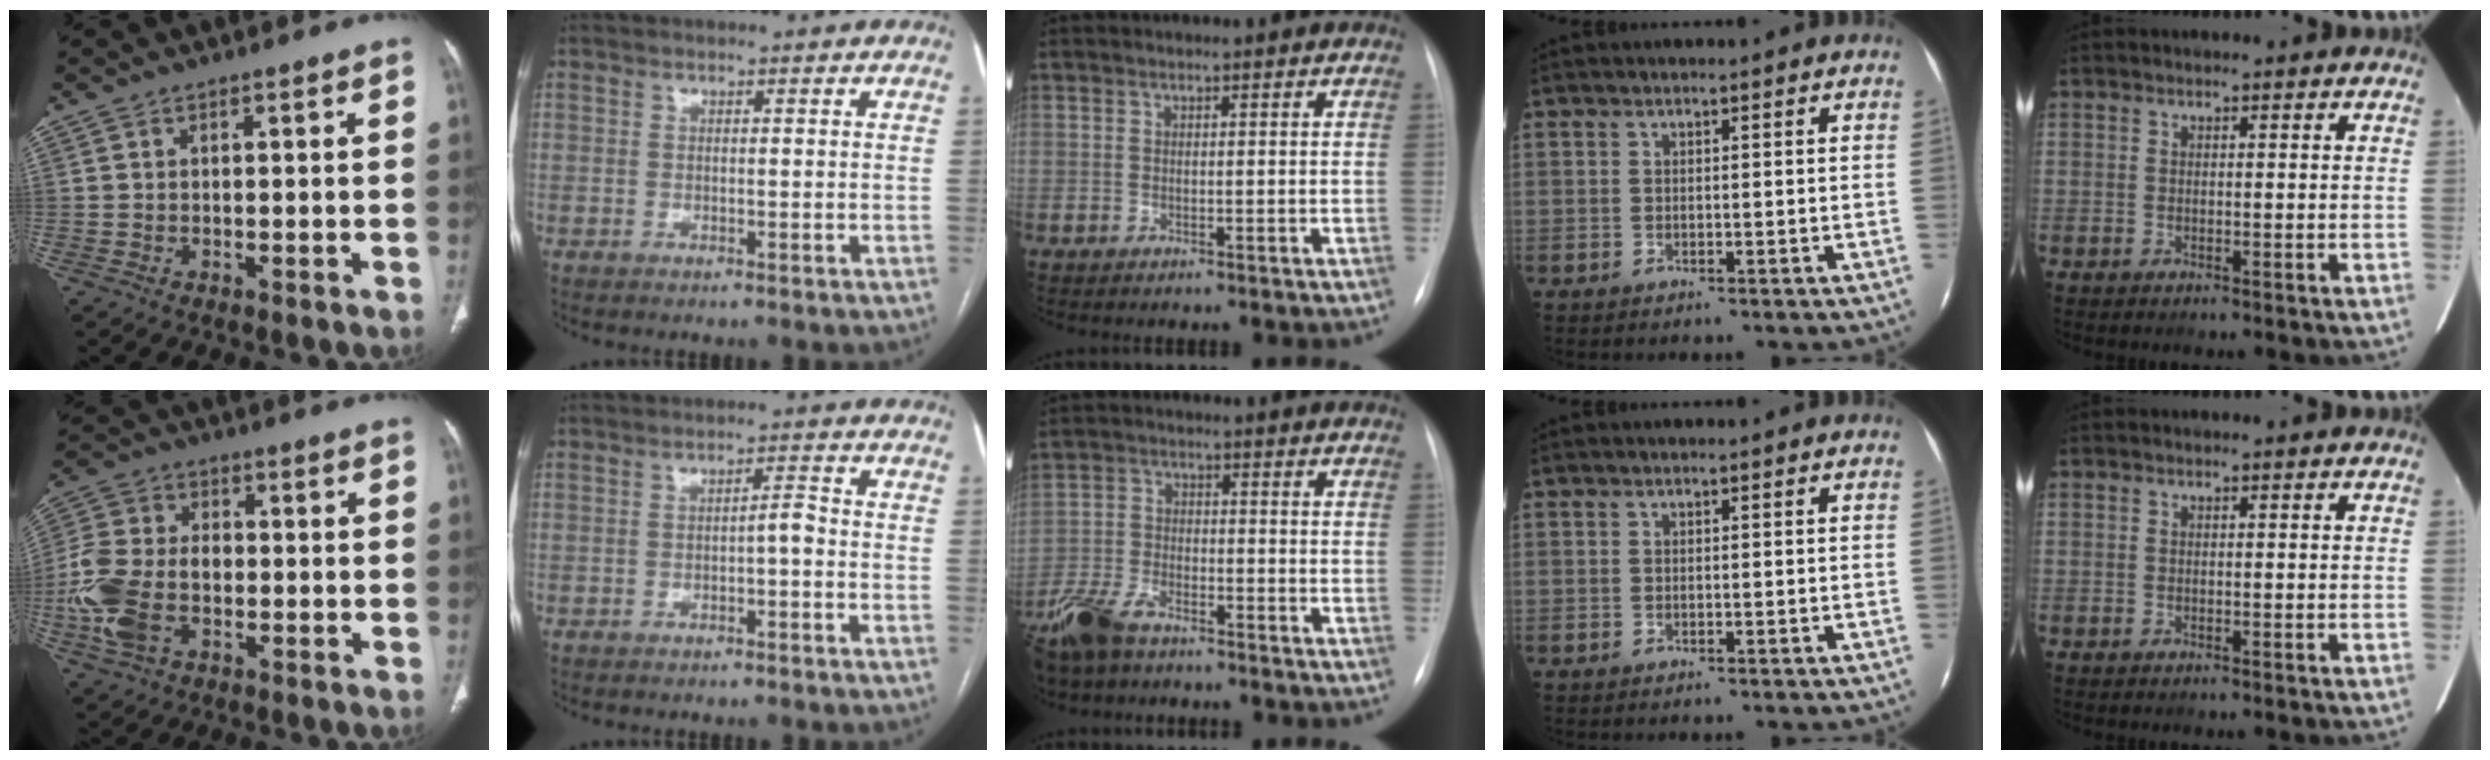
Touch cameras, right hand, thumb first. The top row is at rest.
{"thumb": {"total": 13.6, "force": [-3.1, 8.9, 9.8], "torque": [-0.216, 0.021, -0.062]}, "index": {"total": 2.1, "force": [-0.7, 0.3, 2.0], "torque": [-0.028, 0.004, -0.013]}, "middle": {"total": 8.0, "force": [-6.3, 3.0, 3.8], "torque": [-0.090, -0.016, -0.123]}}